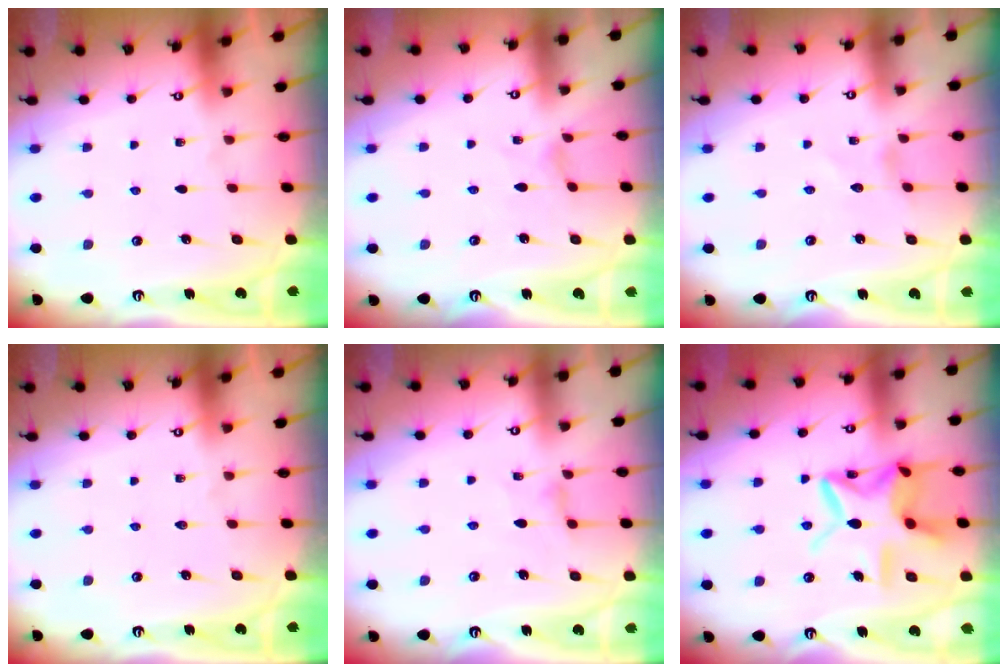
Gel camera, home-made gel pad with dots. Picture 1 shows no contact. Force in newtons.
{"total": 0.0}
{"total": 0.0}
{"total": 0.0}
{"total": 2.3, "press": 2.2, "slide": 0.6}
{"total": 15.3, "press": 15.2, "slide": 1.4}